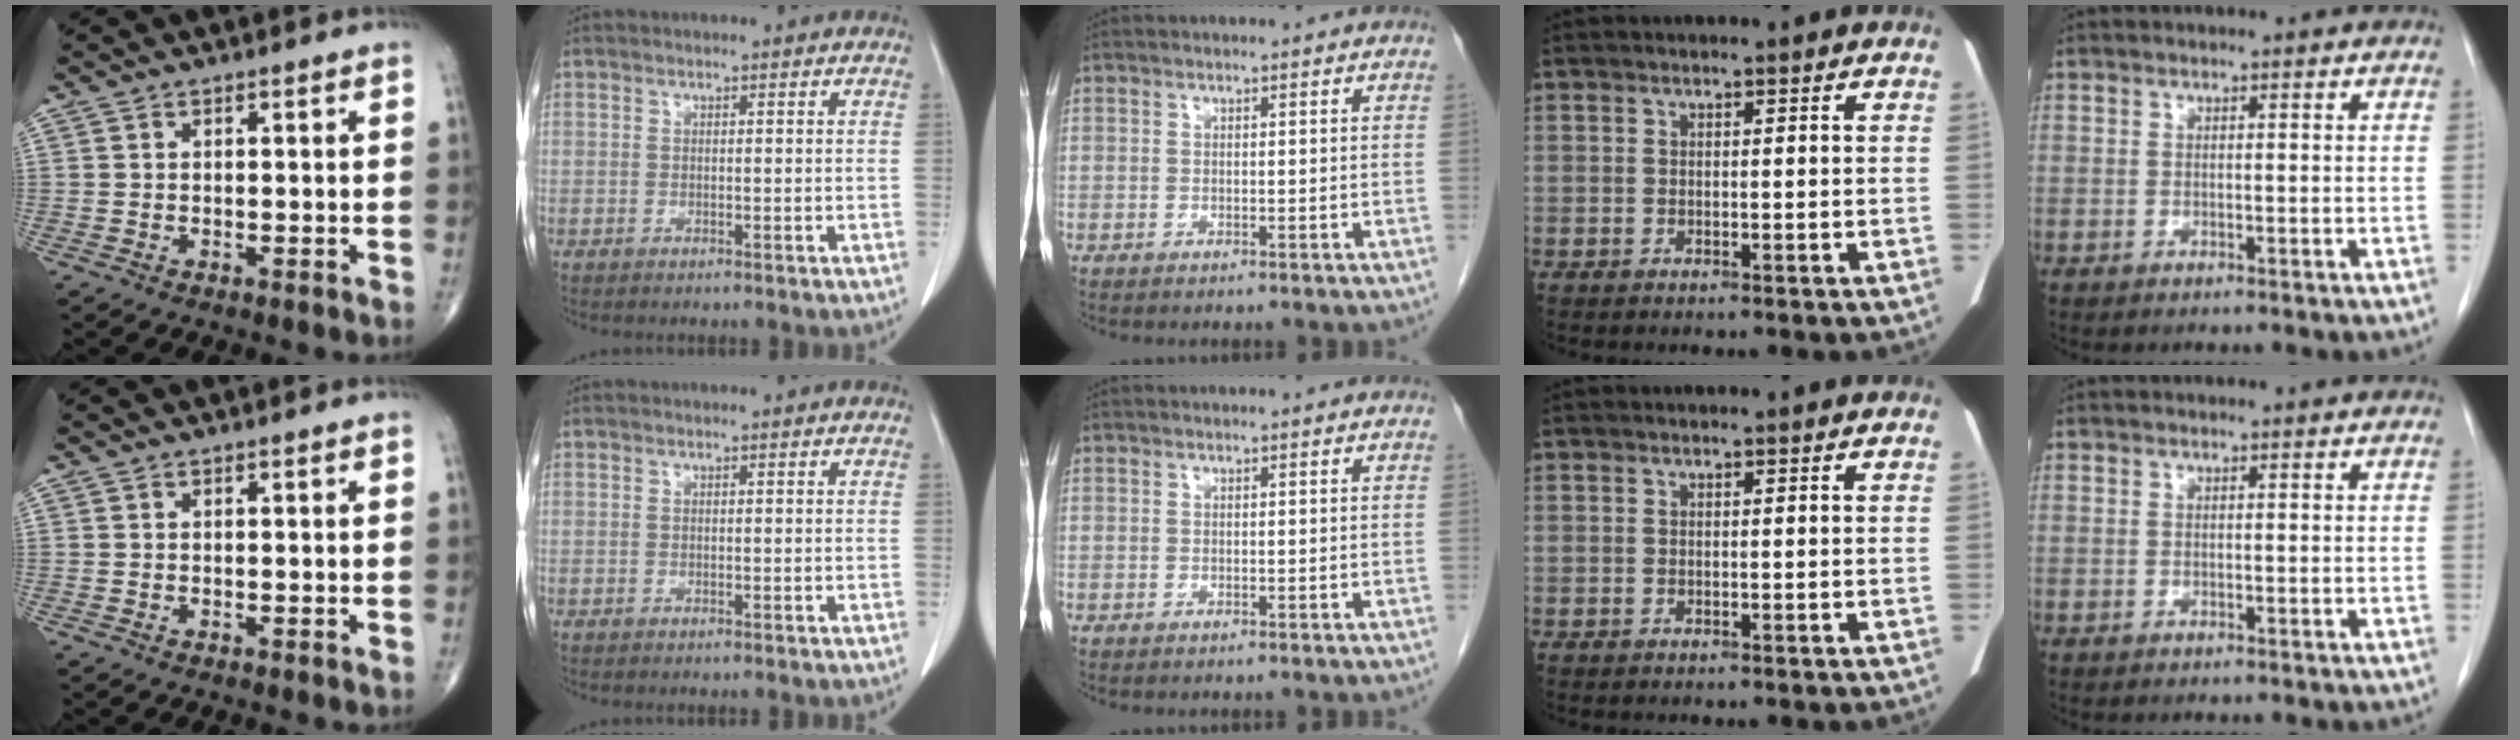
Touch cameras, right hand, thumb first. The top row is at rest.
{}